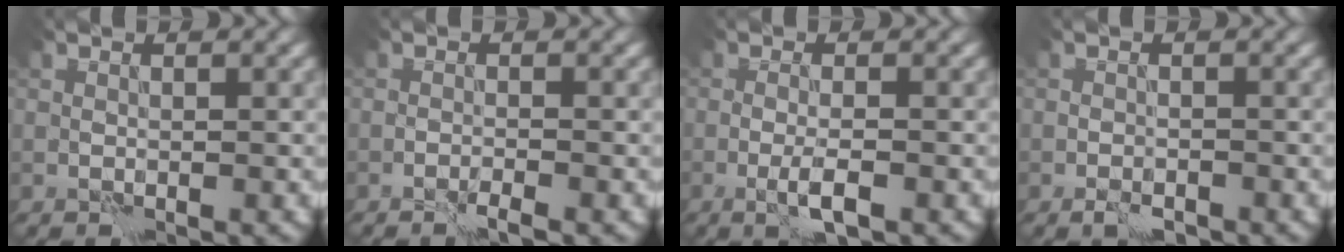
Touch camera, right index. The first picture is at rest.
{"total": 1.1, "force": [-1.0, -0.2, 0.5], "torque": [-0.006, 0.000, -0.020]}
{"total": 2.0, "force": [-1.0, 0.2, 1.8], "torque": [-0.035, 0.000, -0.021]}
{"total": 1.4, "force": [-1.1, 0.6, 0.7], "torque": [-0.009, 0.000, -0.020]}